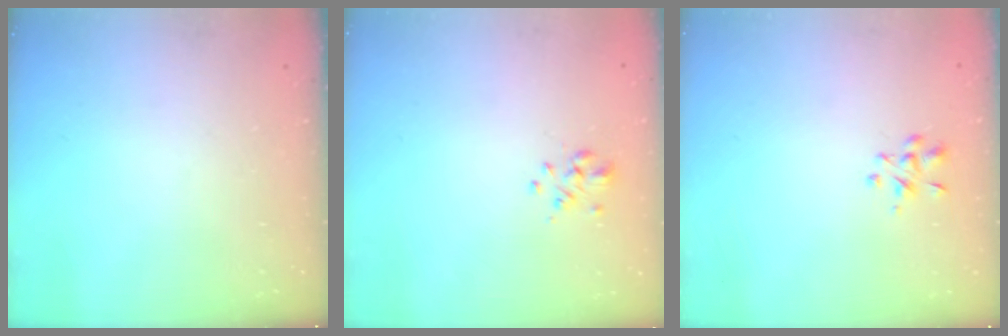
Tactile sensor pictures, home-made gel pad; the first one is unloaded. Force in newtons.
{"total": 2.4, "press": 2.2, "slide": 1.1}
{"total": 2.9, "press": 2.7, "slide": 1.2}